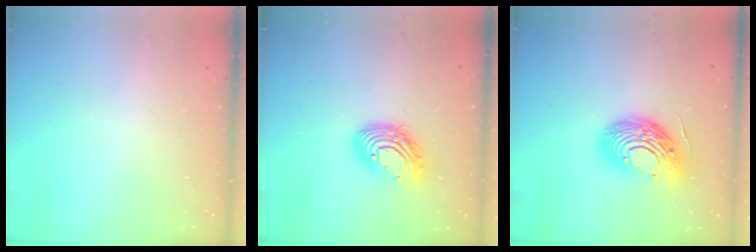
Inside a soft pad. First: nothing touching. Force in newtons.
{"total": 13.4, "press": 13.4, "slide": 1.3}
{"total": 18.7, "press": 18.7, "slide": 1.6}